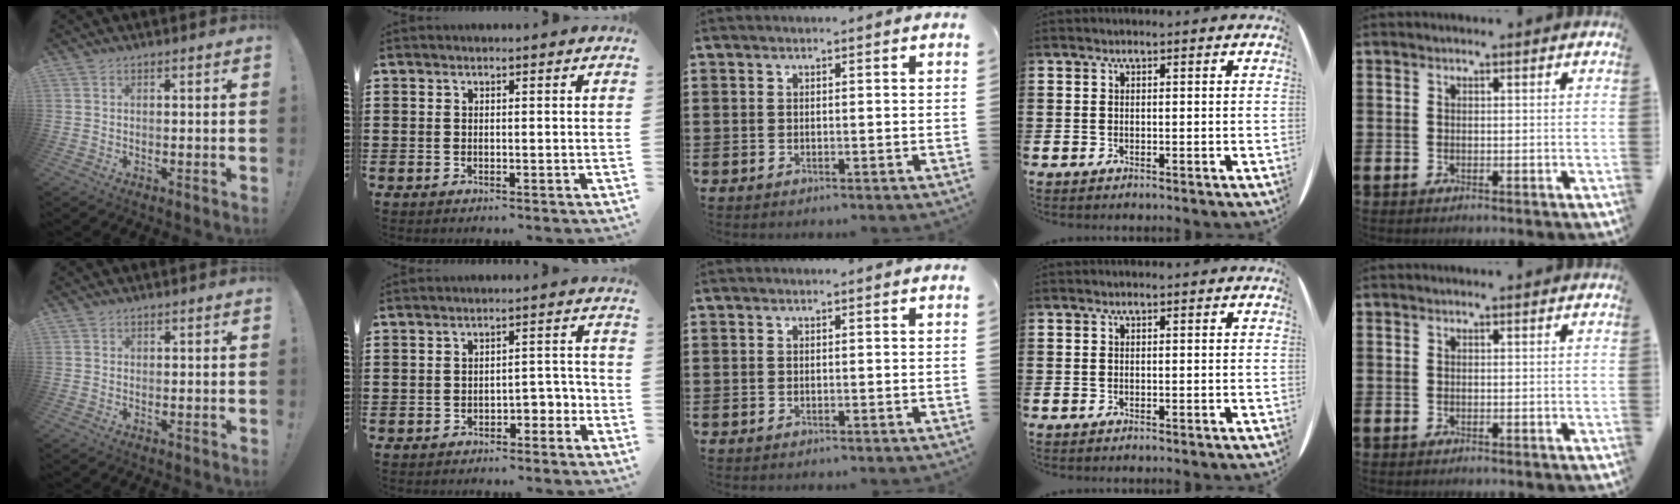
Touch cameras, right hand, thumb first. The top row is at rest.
{"thumb": {"total": 0.6, "force": [0.4, 0.5, -0.1], "torque": [0.005, 0.000, 0.007]}, "index": {"total": 3.3, "force": [-2.2, 1.7, 1.9], "torque": [-0.034, 0.008, -0.043]}}